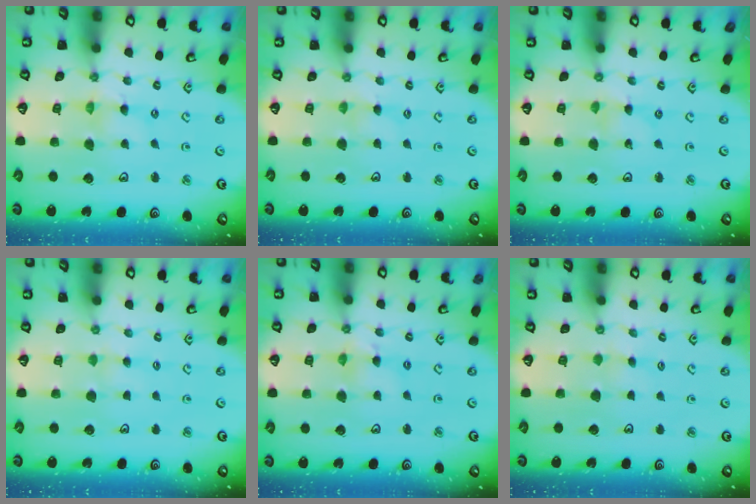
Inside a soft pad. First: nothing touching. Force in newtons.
{"total": 0.9, "press": 0.9, "slide": 0.2}
{"total": 0.0}
{"total": 2.2, "press": 2.2, "slide": 0.4}
{"total": 4.0, "press": 4.0, "slide": 0.4}
{"total": 1.8, "press": 1.7, "slide": 0.3}